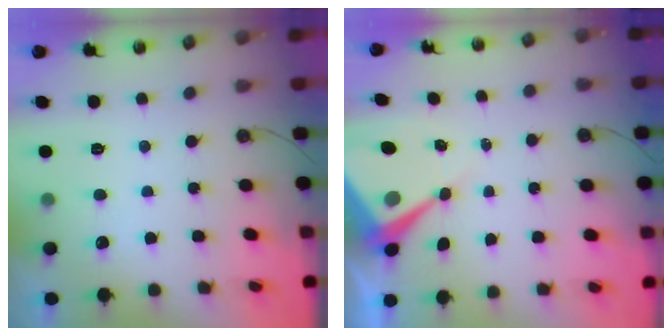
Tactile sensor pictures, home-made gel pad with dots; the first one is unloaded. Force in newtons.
{"total": 8.0, "press": 8.0, "slide": 0.6}